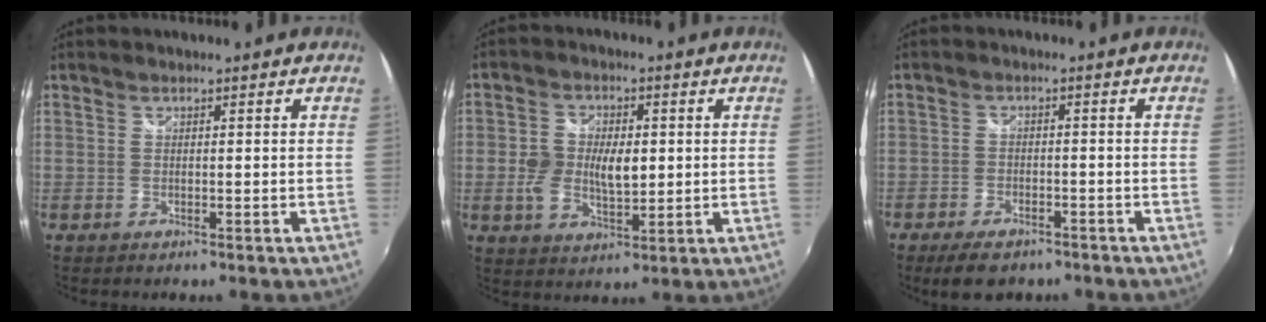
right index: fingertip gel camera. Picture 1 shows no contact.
{"total": 8.5, "force": [-0.5, 4.9, 6.9], "torque": [-0.133, -0.001, -0.010]}
{"total": 7.4, "force": [-5.5, 3.5, 3.4], "torque": [-0.087, -0.002, -0.084]}